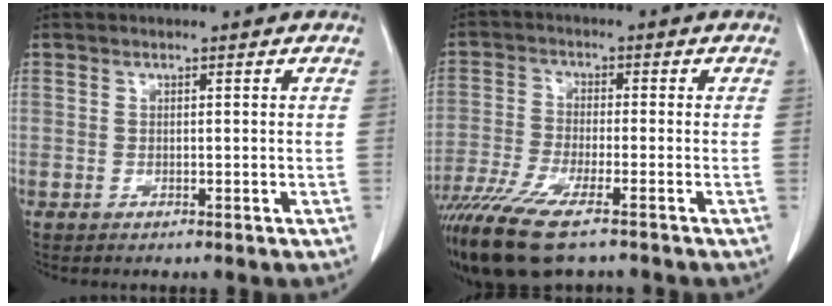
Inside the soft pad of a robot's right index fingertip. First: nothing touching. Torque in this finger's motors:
{"motor_torque": [1.84, -0.31, 0.86, 0.21]}